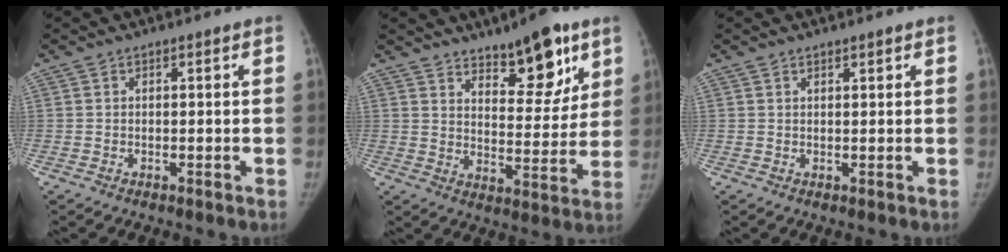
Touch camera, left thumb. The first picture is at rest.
{"total": 13.6, "force": [9.0, 5.2, 8.7], "torque": [-0.083, -0.056, 0.140]}
{"total": 1.0, "force": [0.8, 0.2, 0.5], "torque": [-0.007, -0.004, 0.014]}